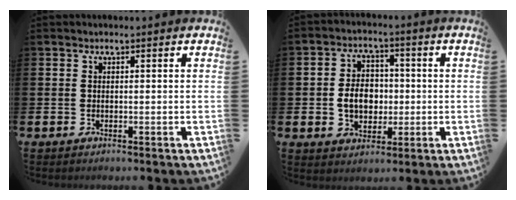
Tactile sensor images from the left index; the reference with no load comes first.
{"total": 5.7, "force": [-0.4, 4.5, 3.4], "torque": [-0.057, 0.007, -0.015]}